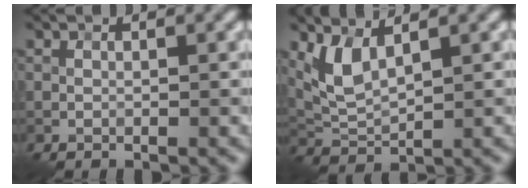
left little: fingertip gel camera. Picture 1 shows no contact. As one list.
[{"total": 3.2, "force": [1.8, 0.9, 2.5], "torque": [-0.068, -0.008, 0.047]}]